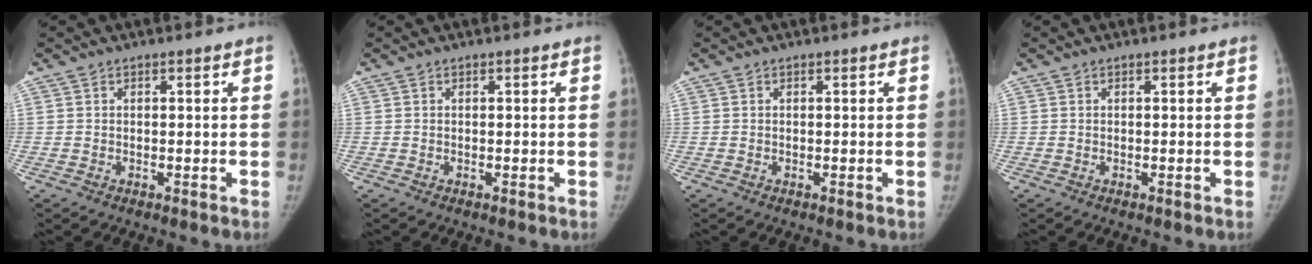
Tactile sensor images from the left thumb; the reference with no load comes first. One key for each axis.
{"total": 0.0}
{"total": 0.0}
{"total": 0.0}